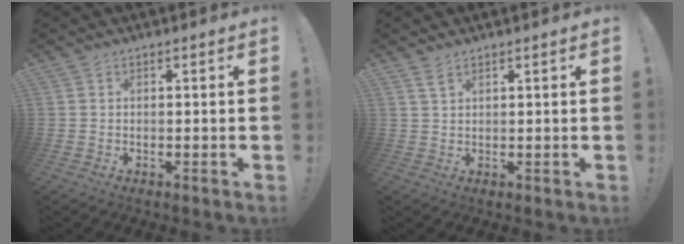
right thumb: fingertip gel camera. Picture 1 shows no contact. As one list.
[{"total": 2.4, "force": [1.7, 0.7, 1.6], "torque": [-0.031, -0.005, 0.030]}]